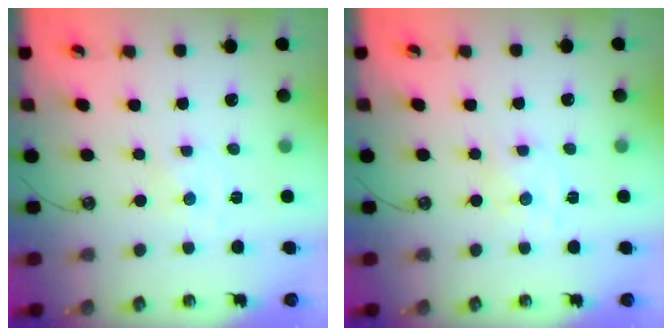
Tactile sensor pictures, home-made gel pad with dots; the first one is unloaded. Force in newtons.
{"total": 0.8, "press": 0.8, "slide": 0.1}